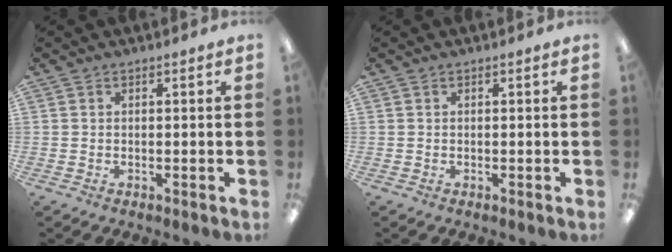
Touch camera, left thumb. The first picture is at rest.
{"total": 0.0}